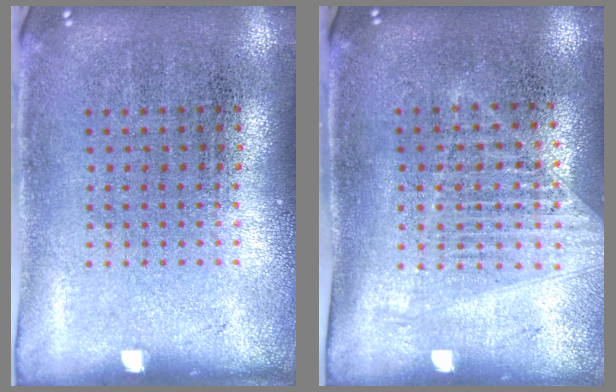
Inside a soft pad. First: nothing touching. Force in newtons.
{"total": 1.3, "press": 1.2, "slide": 0.5}